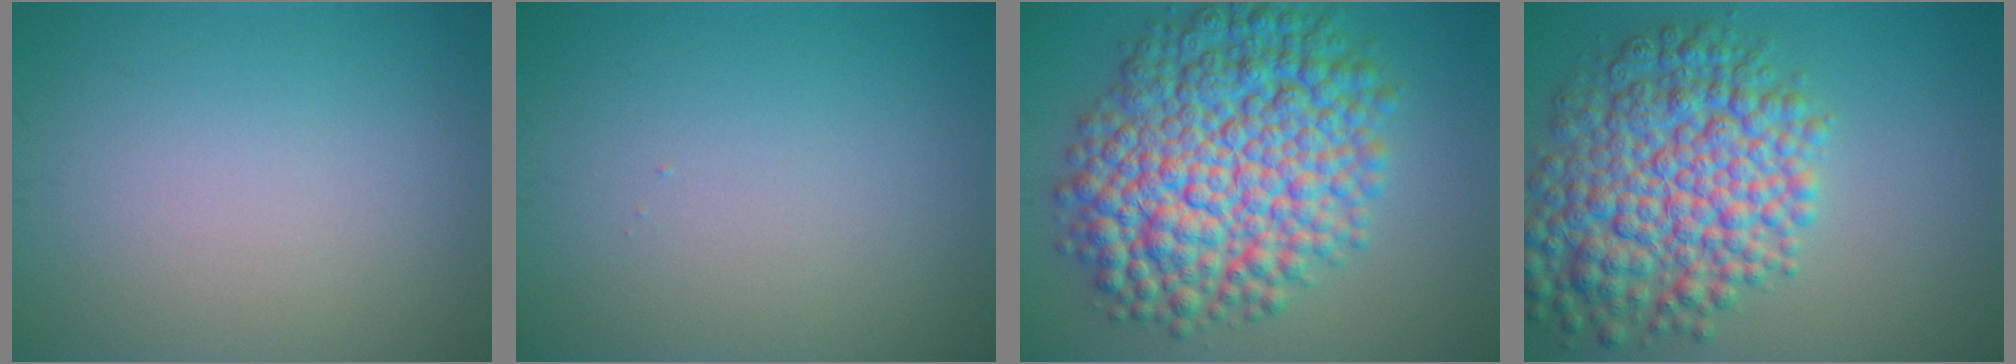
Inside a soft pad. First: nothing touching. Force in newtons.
{"total": 0.0}
{"total": 13.0, "press": 13.0, "slide": 0.2}
{"total": 9.7, "press": 9.7, "slide": 0.2}